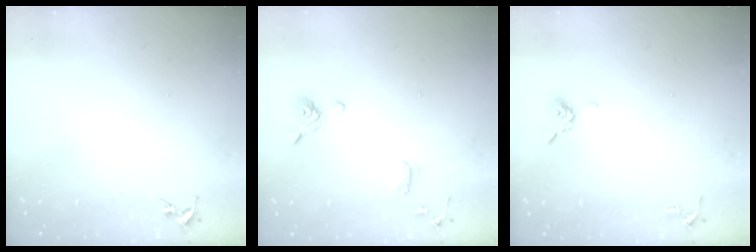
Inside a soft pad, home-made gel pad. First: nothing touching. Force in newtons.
{"total": 10.8, "press": 10.7, "slide": 1.5}
{"total": 7.2, "press": 6.8, "slide": 2.4}